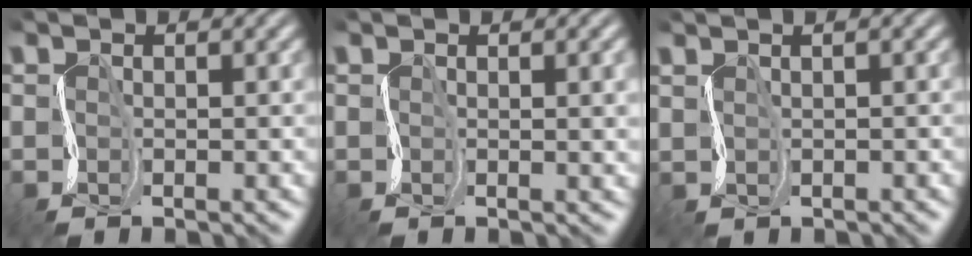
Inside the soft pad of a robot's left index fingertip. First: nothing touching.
{"total": 3.6, "force": [0.3, 1.5, 3.3], "torque": [-0.030, 0.001, 0.007]}
{"total": 1.3, "force": [1.2, 0.3, 0.0], "torque": [0.005, 0.005, 0.021]}